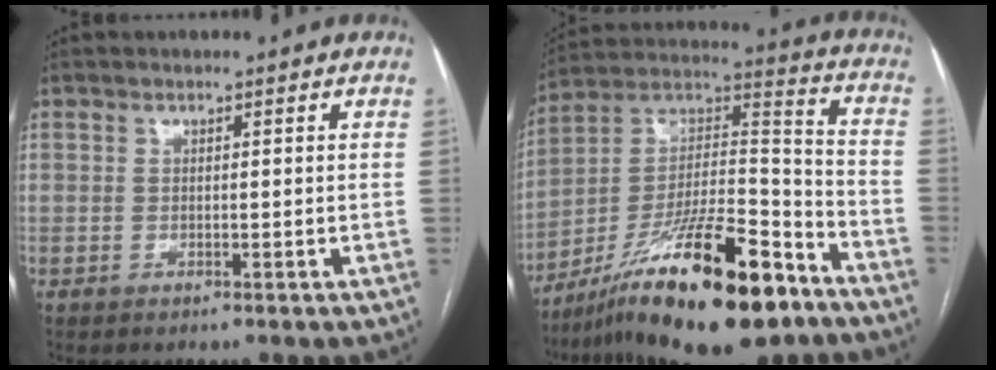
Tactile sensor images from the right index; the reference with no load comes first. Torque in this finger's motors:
{"motor_torque": [1.43, -0.71, 1.05, 0.21]}